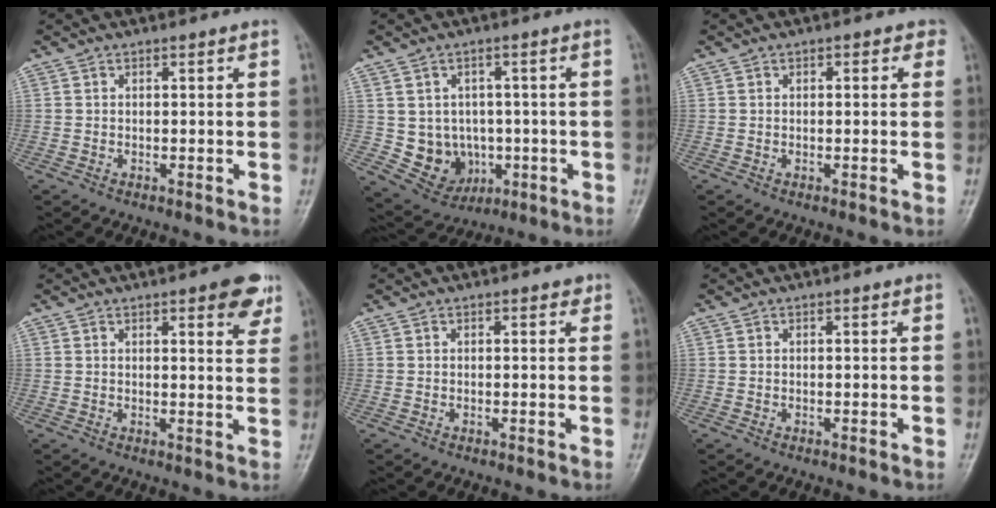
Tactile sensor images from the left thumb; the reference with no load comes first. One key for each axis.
{"total": 8.5, "fx": -0.9, "fy": 7.6, "fz": 3.7, "tx": -0.023, "ty": 0.006, "tz": 0.006}
{"total": 2.1, "fx": 0.8, "fy": 1.3, "fz": 1.4, "tx": 0.000, "ty": 0.003, "tz": 0.003}
{"total": 6.6, "fx": 3.8, "fy": 2.1, "fz": 5.0, "tx": -0.040, "ty": -0.015, "tz": 0.040}
{"total": 0.6, "fx": 0.3, "fy": 0.4, "fz": 0.2, "tx": 0.003, "ty": -0.001, "tz": -0.001}
{"total": 0.0}